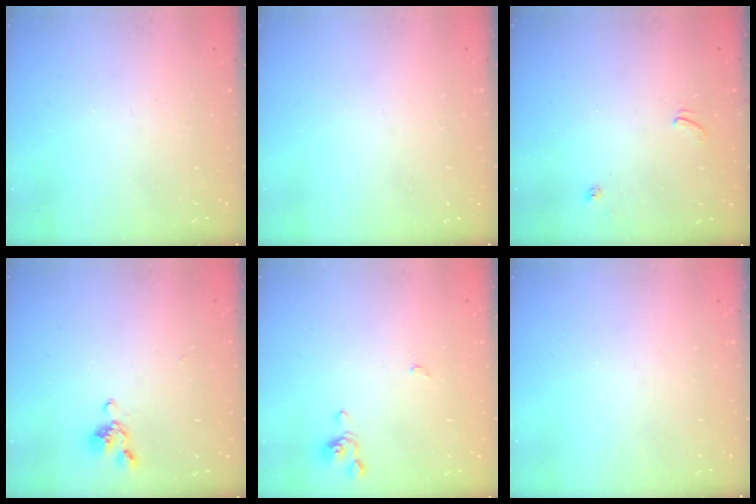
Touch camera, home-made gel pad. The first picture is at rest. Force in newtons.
{"total": 0.0}
{"total": 3.4, "press": 3.4, "slide": 0.3}
{"total": 2.9, "press": 2.8, "slide": 0.8}
{"total": 0.5, "press": 0.5, "slide": 0.2}
{"total": 0.0}